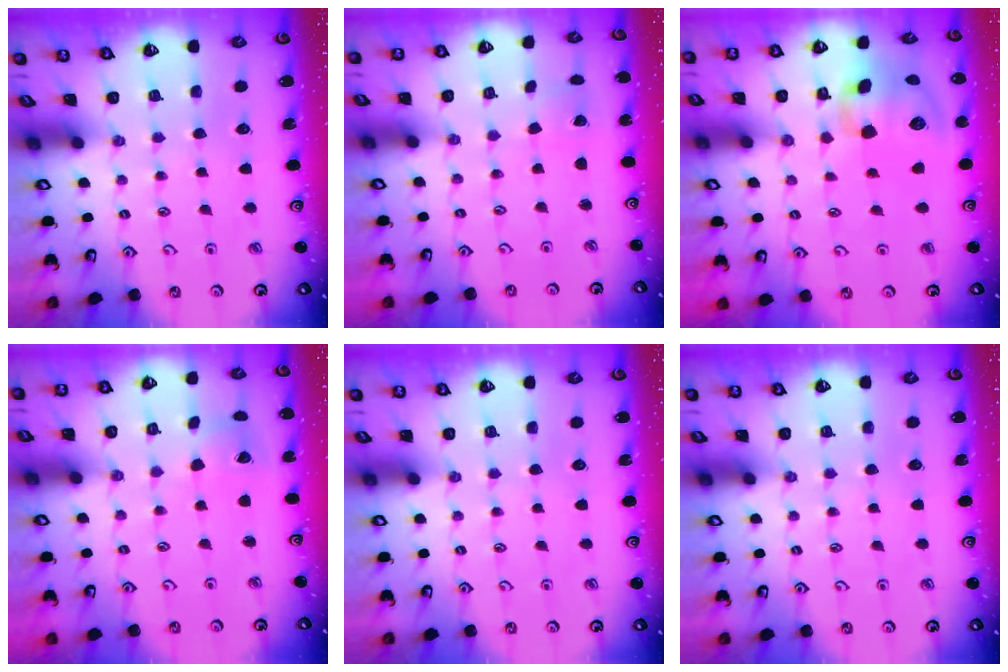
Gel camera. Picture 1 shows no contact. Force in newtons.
{"total": 0.9, "press": 0.9, "slide": 0.1}
{"total": 14.4, "press": 14.2, "slide": 2.3}
{"total": 6.1, "press": 6.0, "slide": 0.8}
{"total": 0.0}
{"total": 0.0}